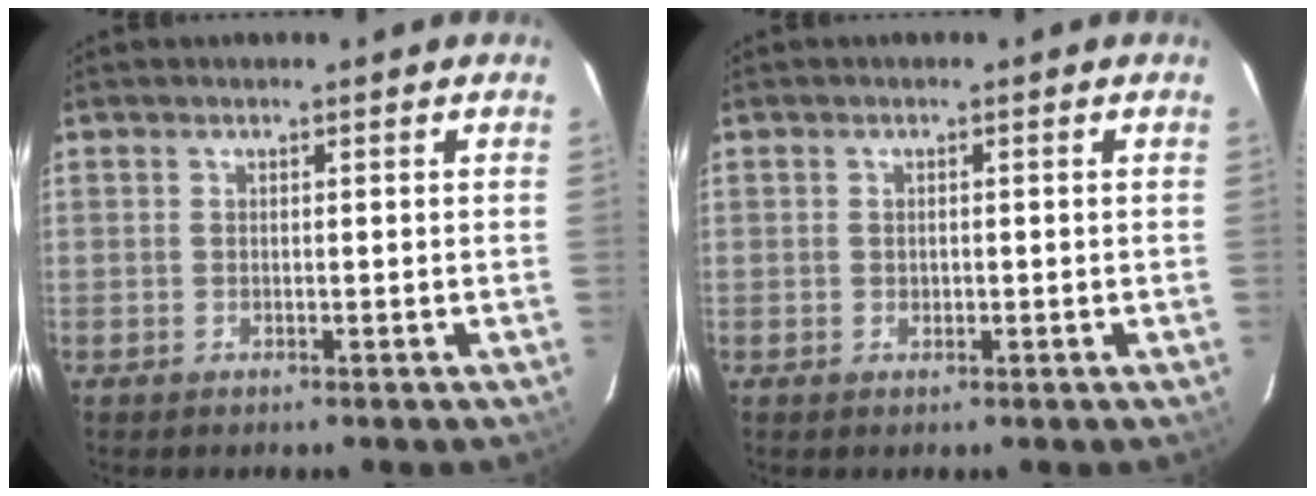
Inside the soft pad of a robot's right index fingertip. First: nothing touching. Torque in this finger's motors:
{"motor_torque": [-0.09, 0.00, -0.06, 0.00]}